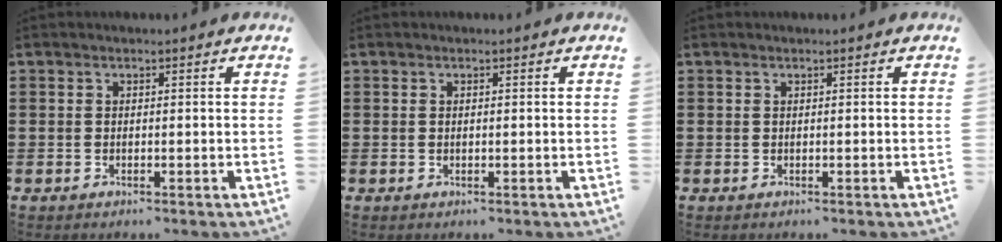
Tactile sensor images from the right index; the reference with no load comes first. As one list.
[{"total": 0.0}, {"total": 0.0}]